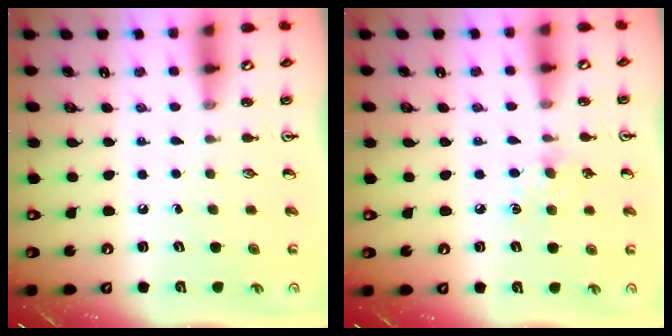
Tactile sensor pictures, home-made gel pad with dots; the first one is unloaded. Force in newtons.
{"total": 6.9, "press": 6.9, "slide": 0.7}